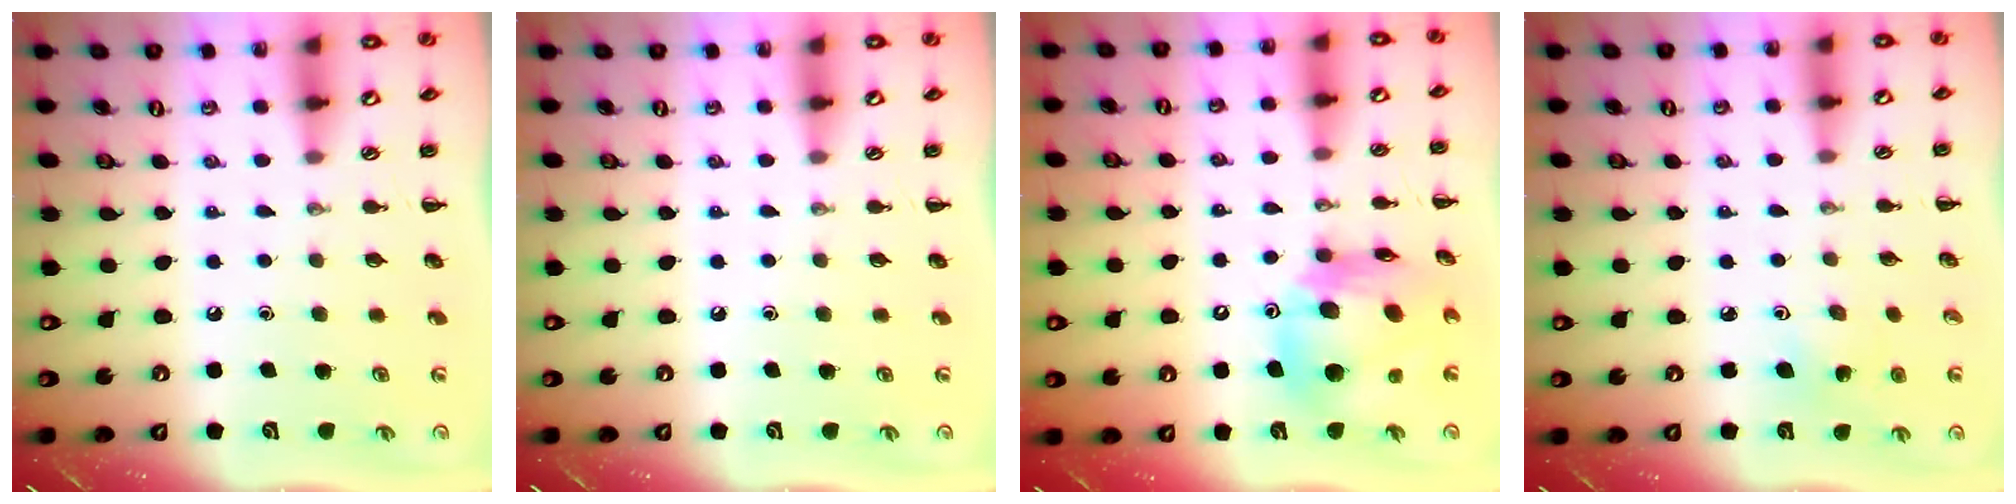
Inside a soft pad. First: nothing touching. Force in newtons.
{"total": 0.0}
{"total": 14.8, "press": 14.2, "slide": 4.4}
{"total": 3.6, "press": 3.5, "slide": 1.0}